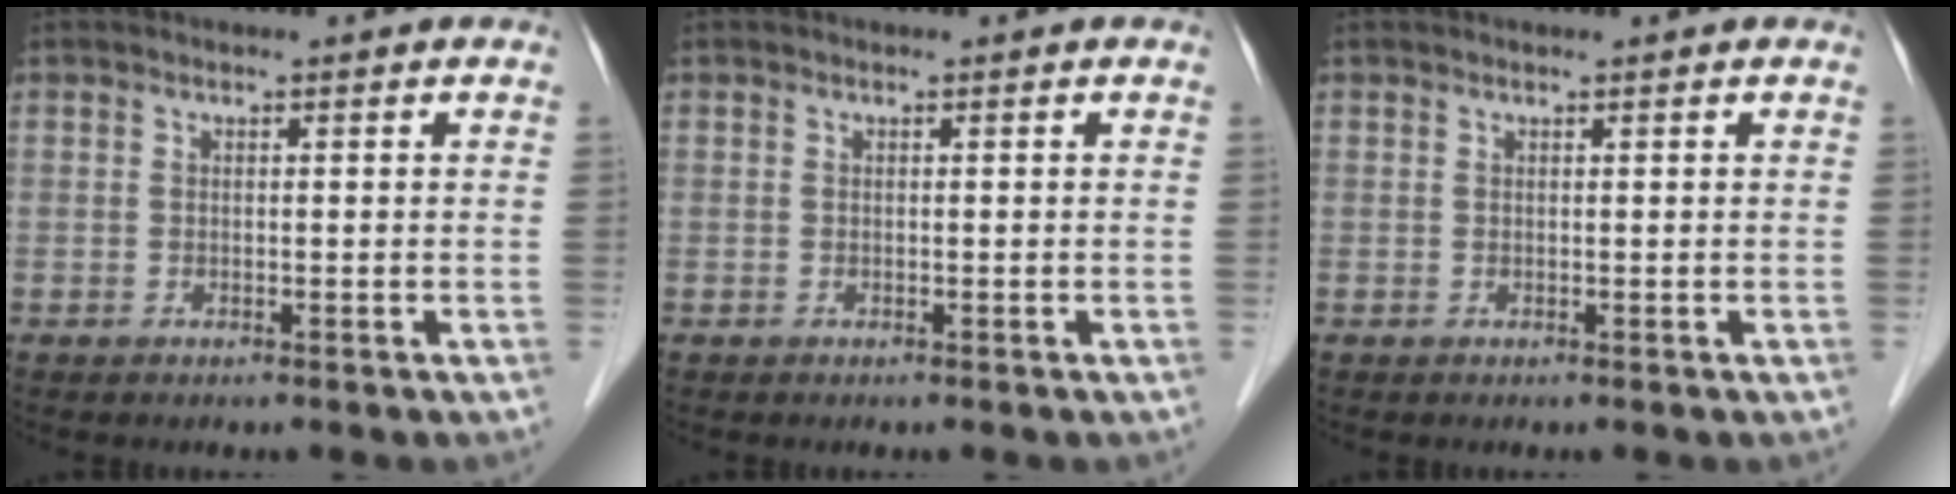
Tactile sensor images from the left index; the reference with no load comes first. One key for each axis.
{"total": 0.0}
{"total": 0.8, "fx": 0.8, "fy": 0.0, "fz": 0.2, "tx": -0.006, "ty": 0.010, "tz": 0.015}